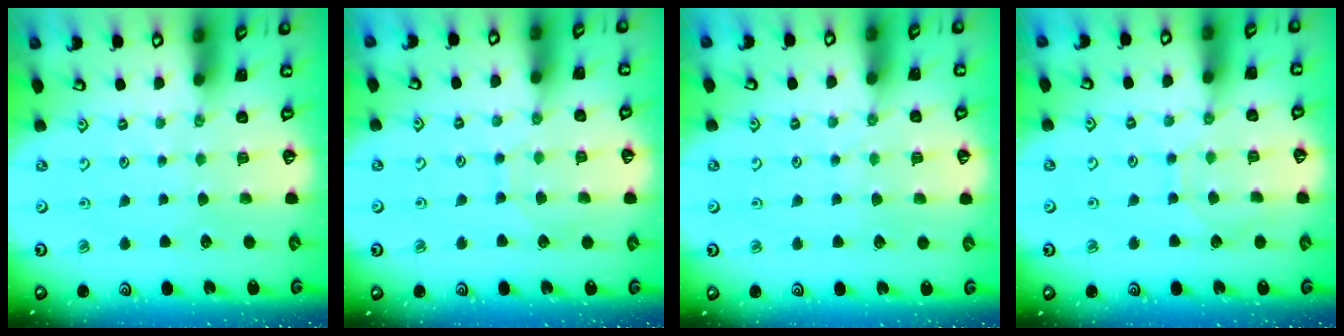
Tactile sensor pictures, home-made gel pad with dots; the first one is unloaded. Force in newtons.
{"total": 5.1, "press": 5.0, "slide": 0.5}
{"total": 2.9, "press": 2.9, "slide": 0.2}
{"total": 5.9, "press": 5.9, "slide": 0.6}